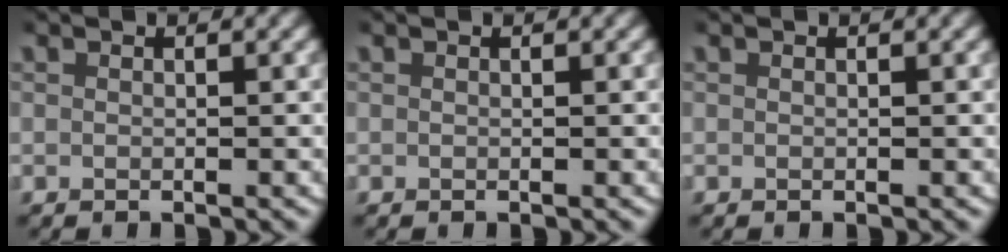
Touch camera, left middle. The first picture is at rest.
{"total": 0.0}
{"total": 0.0}